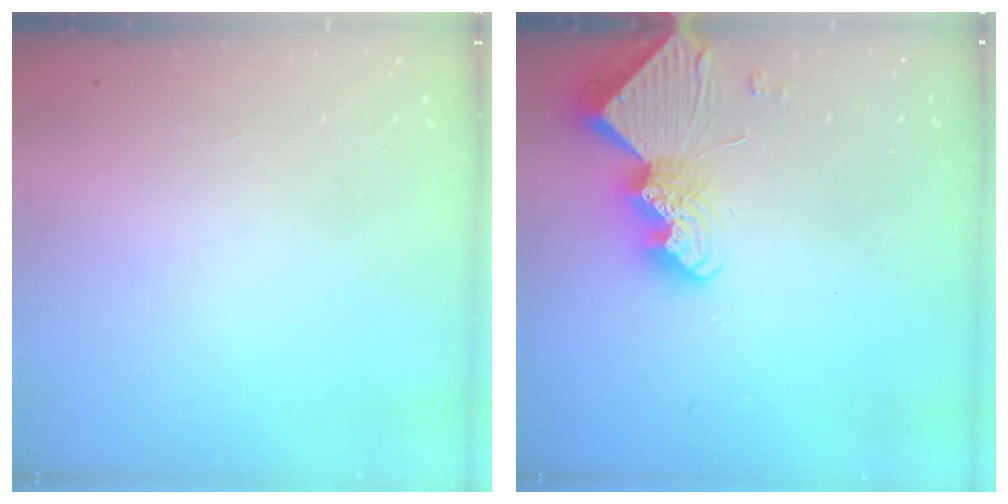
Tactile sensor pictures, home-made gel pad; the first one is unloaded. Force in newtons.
{"total": 9.1, "press": 9.1, "slide": 0.6}